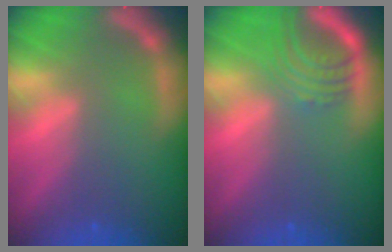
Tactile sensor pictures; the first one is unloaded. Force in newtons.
{"total": 5.0}